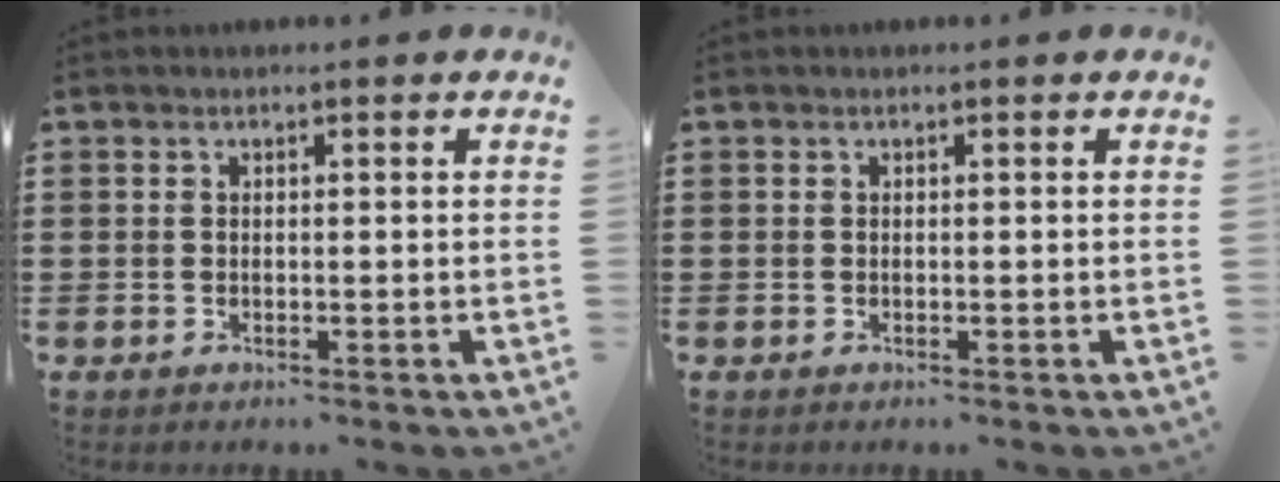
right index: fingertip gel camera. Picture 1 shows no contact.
{"total": 0.0}